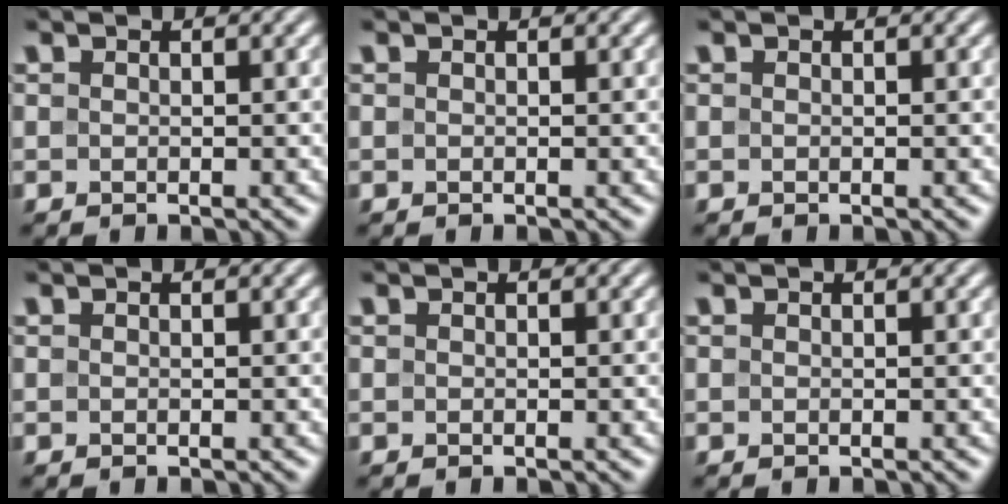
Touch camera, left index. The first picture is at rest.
{"total": 0.0}
{"total": 0.0}
{"total": 0.0}
{"total": 0.0}
{"total": 0.0}